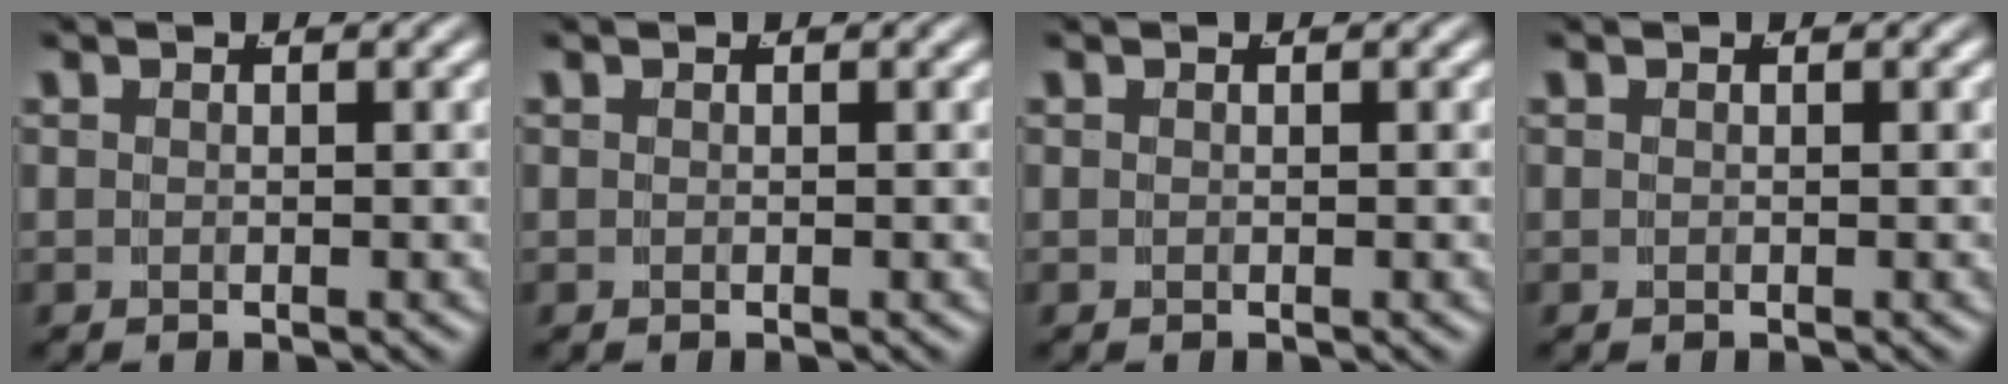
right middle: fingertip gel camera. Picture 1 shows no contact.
{"total": 0.0}
{"total": 0.0}
{"total": 0.0}